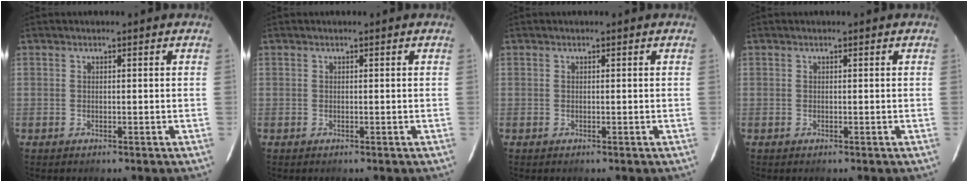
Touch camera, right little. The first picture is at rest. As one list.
[{"total": 0.0}, {"total": 0.0}, {"total": 0.0}]